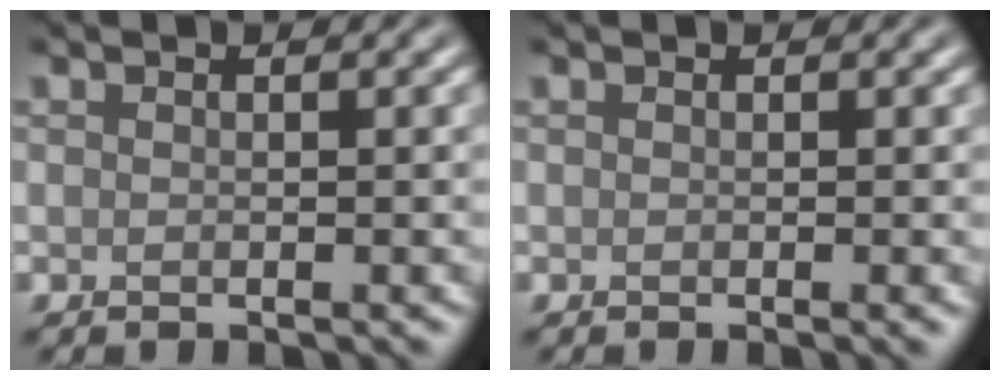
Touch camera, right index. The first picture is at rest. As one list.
[{"total": 0.6, "force": [0.0, 0.1, 0.6], "torque": [-0.005, -0.001, -0.002]}]